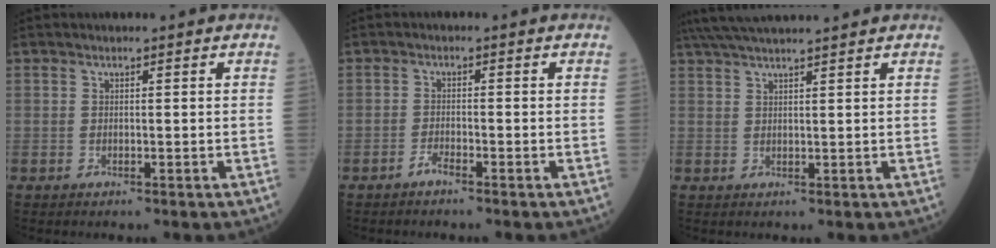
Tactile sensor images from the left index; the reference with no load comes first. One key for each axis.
{"total": 1.3, "fx": -1.1, "fy": 0.0, "fz": 0.6, "tx": -0.016, "ty": 0.000, "tz": -0.023}
{"total": 9.1, "fx": 8.1, "fy": -0.3, "fz": 4.2, "tx": -0.072, "ty": 0.035, "tz": 0.129}